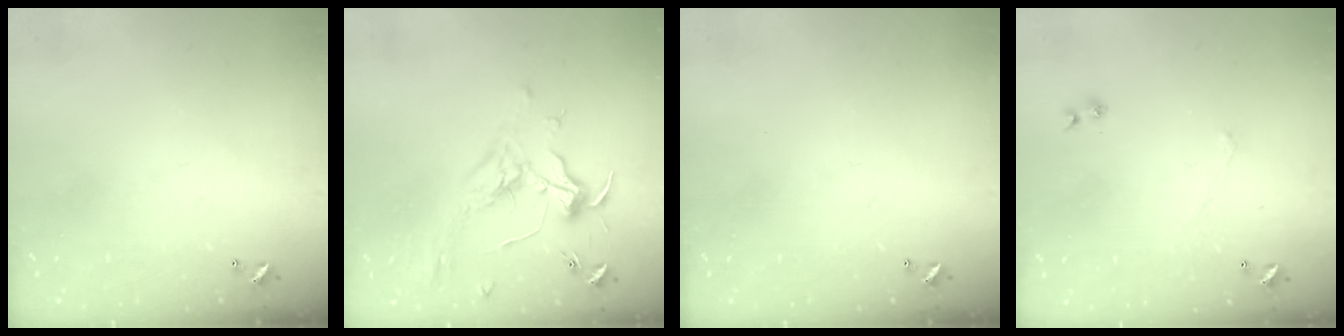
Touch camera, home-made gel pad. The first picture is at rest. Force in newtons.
{"total": 1.9, "press": 1.7, "slide": 0.7}
{"total": 0.0}
{"total": 1.5, "press": 1.4, "slide": 0.6}